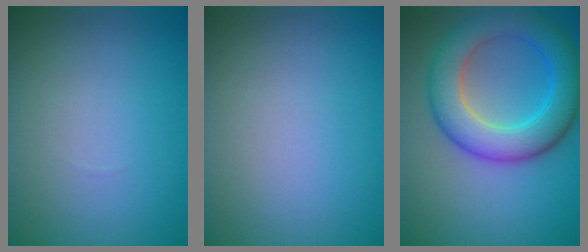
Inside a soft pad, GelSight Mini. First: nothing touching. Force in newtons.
{"total": 0.0}
{"total": 7.9, "press": 7.9, "slide": 0.2}